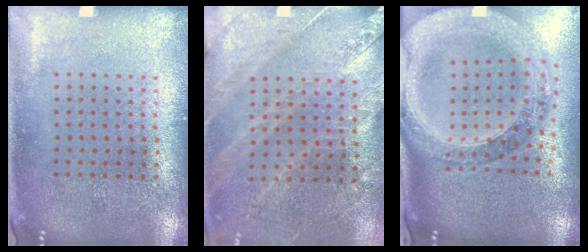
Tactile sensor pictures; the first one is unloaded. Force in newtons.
{"total": 2.4, "press": 2.4, "slide": 0.6}
{"total": 2.3, "press": 2.1, "slide": 1.0}